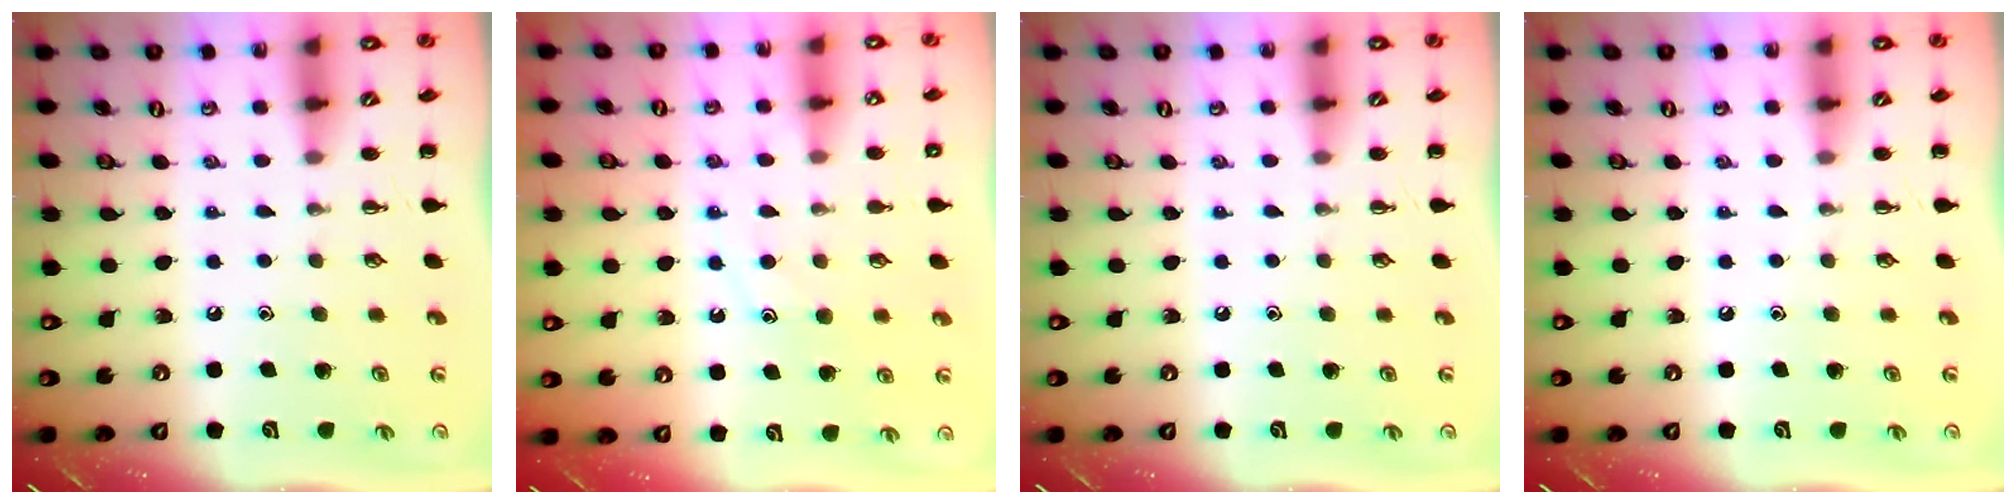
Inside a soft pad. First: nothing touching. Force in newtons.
{"total": 10.5, "press": 10.5, "slide": 0.6}
{"total": 0.0}
{"total": 0.0}